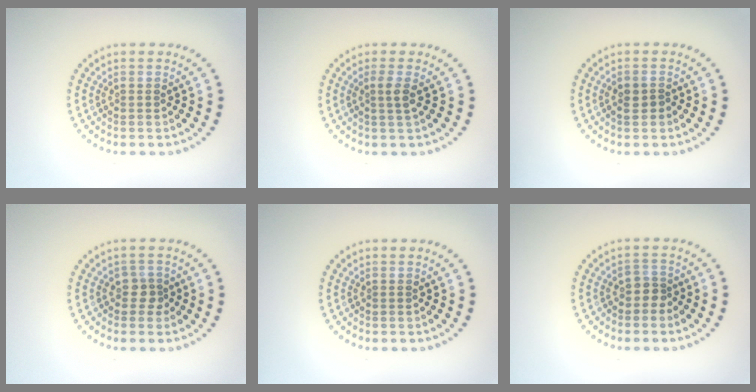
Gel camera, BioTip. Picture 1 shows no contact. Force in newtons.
{"total": 1.5, "press": 1.1, "slide": 1.0}
{"total": 1.5, "press": 1.4, "slide": 0.3}
{"total": 1.4, "press": 1.2, "slide": 0.8}
{"total": 0.0}
{"total": 1.4, "press": 1.1, "slide": 0.9}